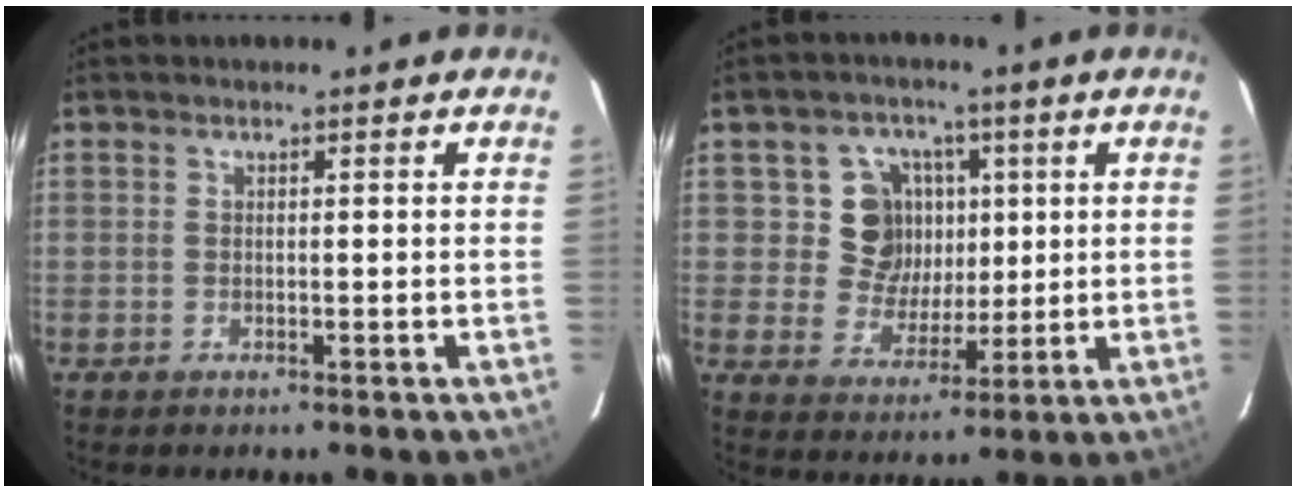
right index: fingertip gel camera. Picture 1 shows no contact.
{"total": 8.9, "force": [2.1, 8.4, 2.0], "torque": [-0.047, 0.004, 0.035]}